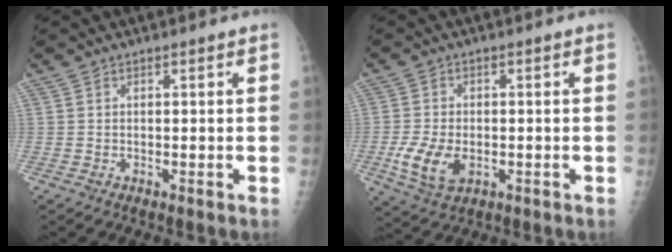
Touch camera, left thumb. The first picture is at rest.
{"total": 7.8, "force": [-2.1, 4.9, 5.8], "torque": [-0.113, -0.003, -0.032]}